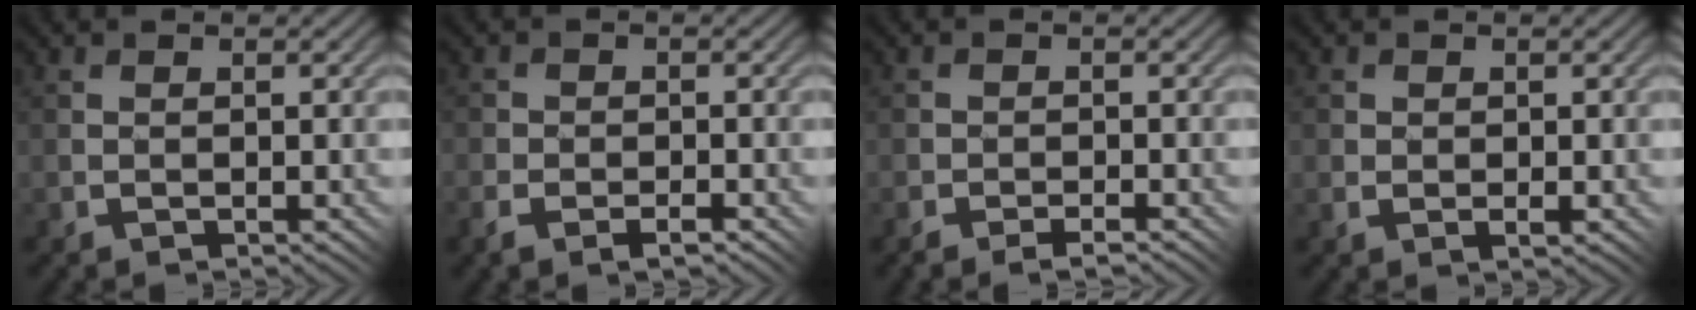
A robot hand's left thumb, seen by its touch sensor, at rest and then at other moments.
{"total": 4.0, "force": [-2.1, 2.8, 2.0], "torque": [-0.020, -0.006, -0.050]}
{"total": 2.0, "force": [-1.6, 0.8, 0.8], "torque": [-0.007, 0.002, -0.031]}
{"total": 1.4, "force": [0.3, 1.3, 0.6], "torque": [-0.005, -0.002, 0.007]}